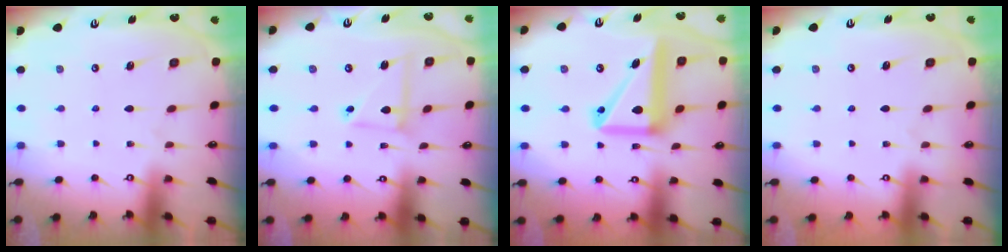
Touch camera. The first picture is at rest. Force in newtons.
{"total": 5.8, "press": 5.8, "slide": 0.6}
{"total": 16.1, "press": 16.0, "slide": 2.1}
{"total": 0.0}